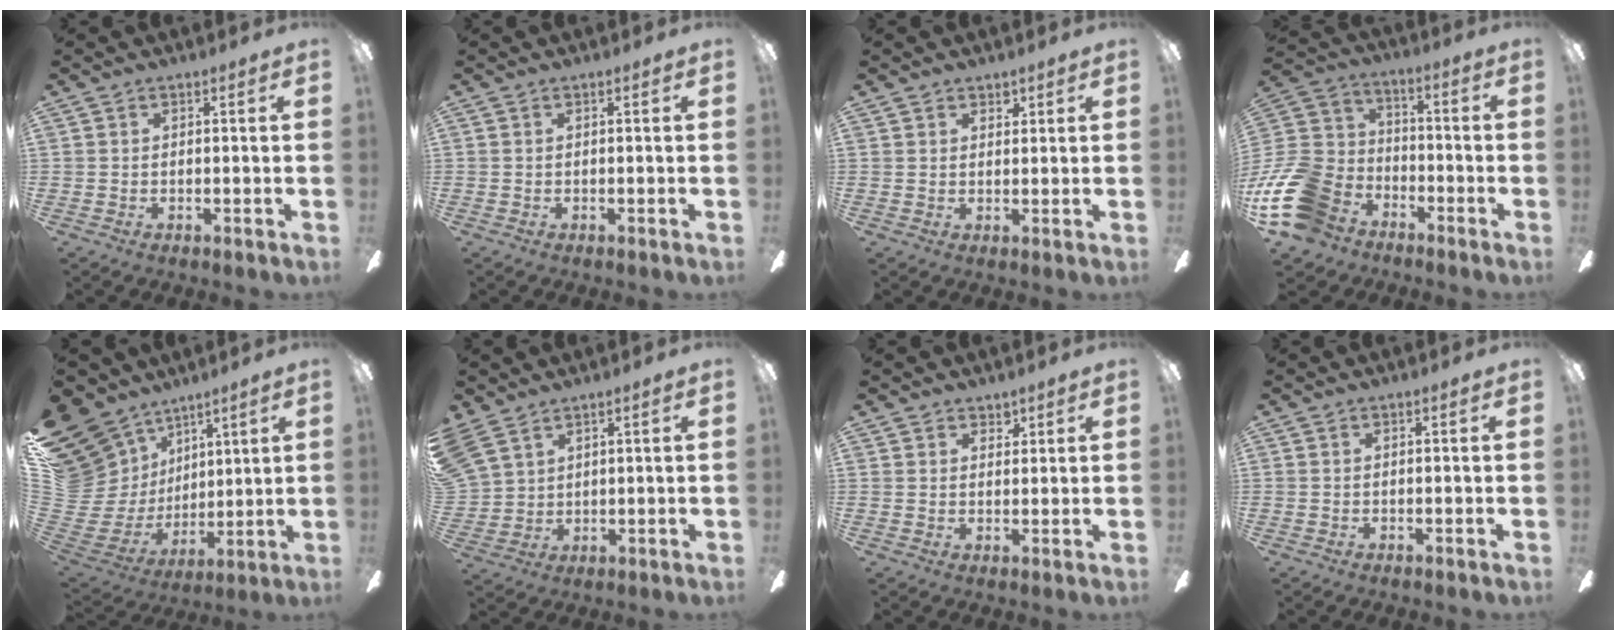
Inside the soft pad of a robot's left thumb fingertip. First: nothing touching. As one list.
[{"total": 0.0}, {"total": 2.3, "force": [1.8, 1.3, 0.2], "torque": [-0.001, -0.008, 0.035]}, {"total": 19.0, "force": [-9.2, 13.3, 10.1], "torque": [-0.231, 0.053, -0.156]}, {"total": 20.5, "force": [10.9, 15.8, 7.0], "torque": [-0.199, -0.079, 0.233]}, {"total": 6.8, "force": [5.4, 3.6, 2.1], "torque": [-0.058, -0.013, 0.109]}, {"total": 2.9, "force": [2.5, 1.5, -0.1], "torque": [0.003, -0.012, 0.048]}, {"total": 0.0}]